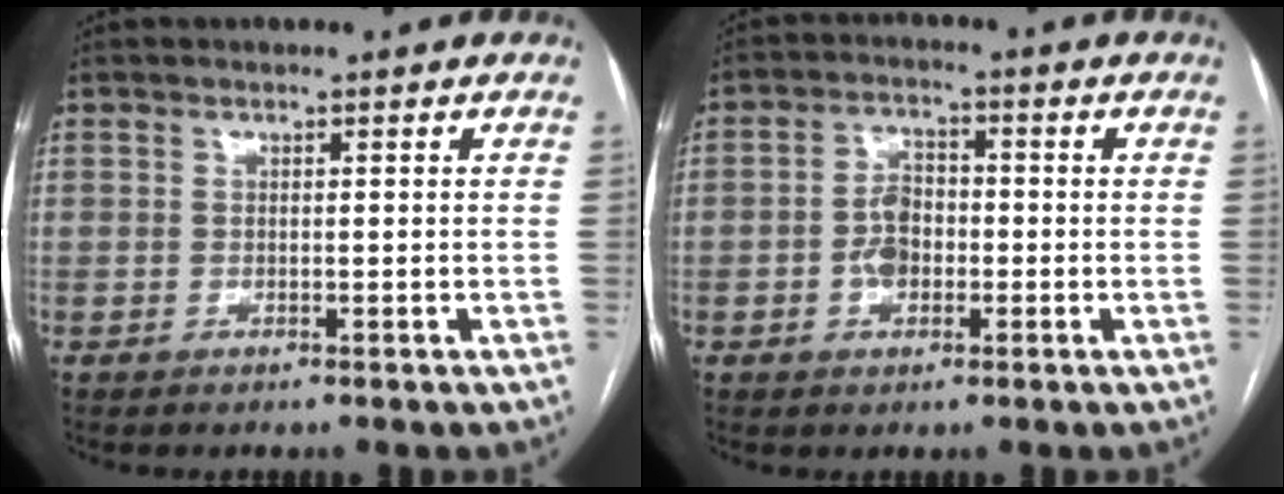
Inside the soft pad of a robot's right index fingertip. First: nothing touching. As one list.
[{"total": 4.9, "force": [-1.1, 3.2, 3.5], "torque": [-0.071, 0.013, -0.021]}]